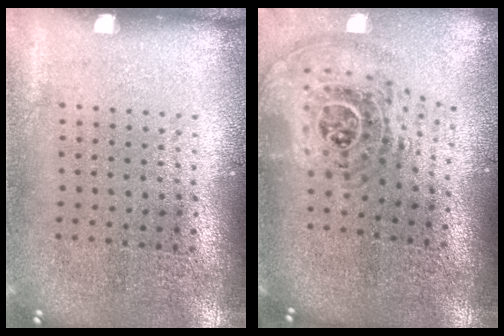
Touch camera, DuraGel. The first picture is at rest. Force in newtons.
{"total": 1.9, "press": 1.5, "slide": 1.2}